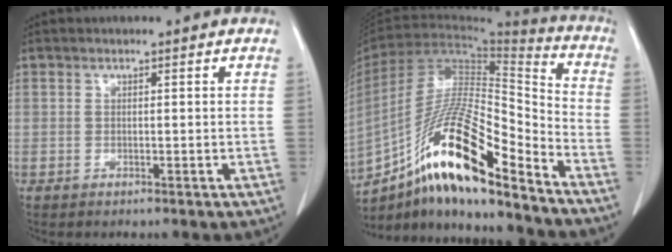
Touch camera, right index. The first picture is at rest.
{"total": 21.4, "force": [-13.7, 3.5, 16.1], "torque": [-0.298, -0.006, -0.244]}